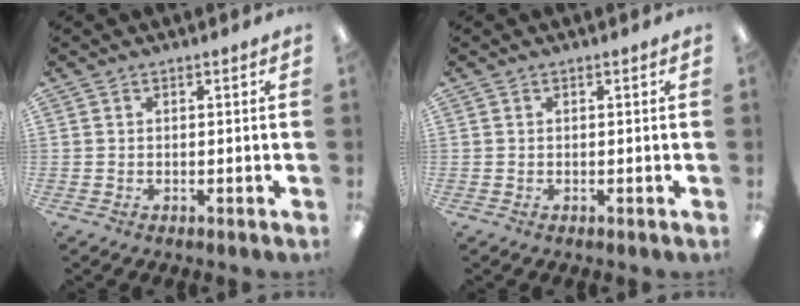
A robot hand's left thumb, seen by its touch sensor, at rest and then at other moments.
{"total": 0.0}